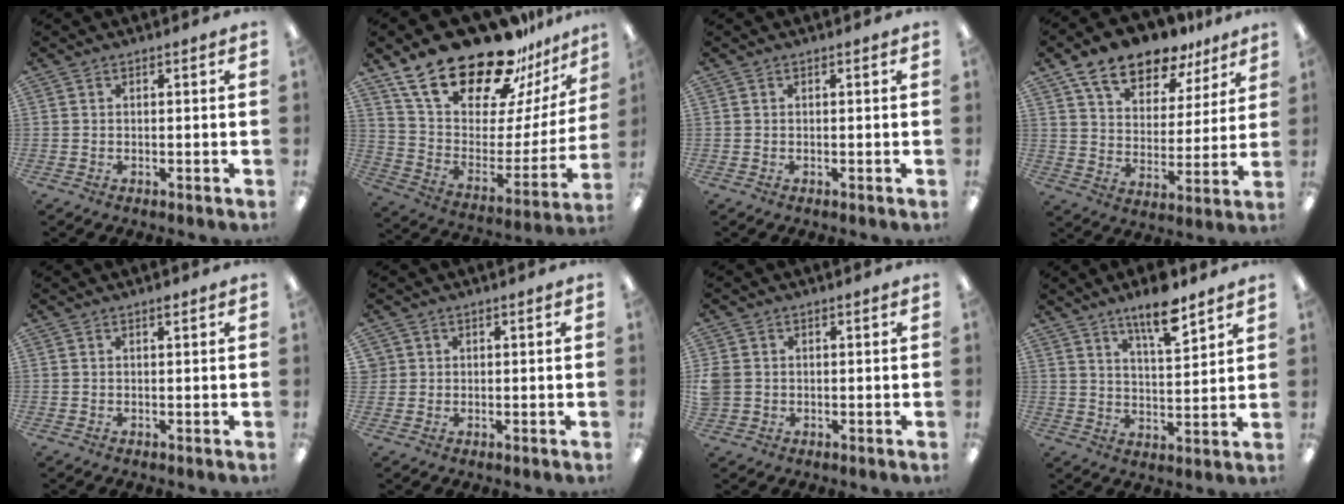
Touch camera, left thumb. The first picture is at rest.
{"total": 27.4, "force": [20.8, 11.0, 14.1], "torque": [-0.231, -0.135, 0.373]}
{"total": 0.0}
{"total": 13.7, "force": [10.7, 6.3, 5.9], "torque": [-0.108, -0.059, 0.194]}
{"total": 0.9, "force": [0.6, 0.2, 0.6], "torque": [-0.005, -0.002, 0.009]}
{"total": 2.0, "force": [0.6, 1.9, -0.2], "torque": [-0.002, 0.005, 0.010]}
{"total": 3.7, "force": [0.1, 3.4, 1.2], "torque": [-0.032, 0.005, 0.002]}
{"total": 10.4, "force": [7.6, 2.9, 6.6], "torque": [-0.098, -0.044, 0.126]}